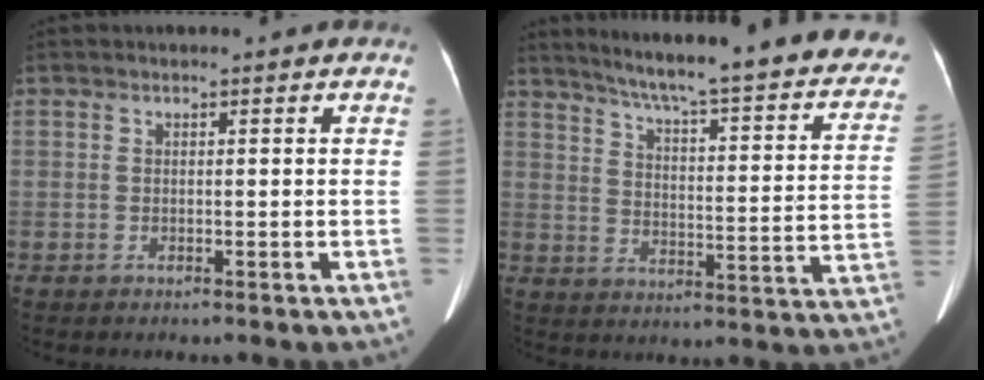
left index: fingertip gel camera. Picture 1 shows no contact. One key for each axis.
{"total": 29.9, "fx": 25.1, "fy": 3.6, "fz": 15.9, "tx": -0.214, "ty": -0.058, "tz": 0.305}